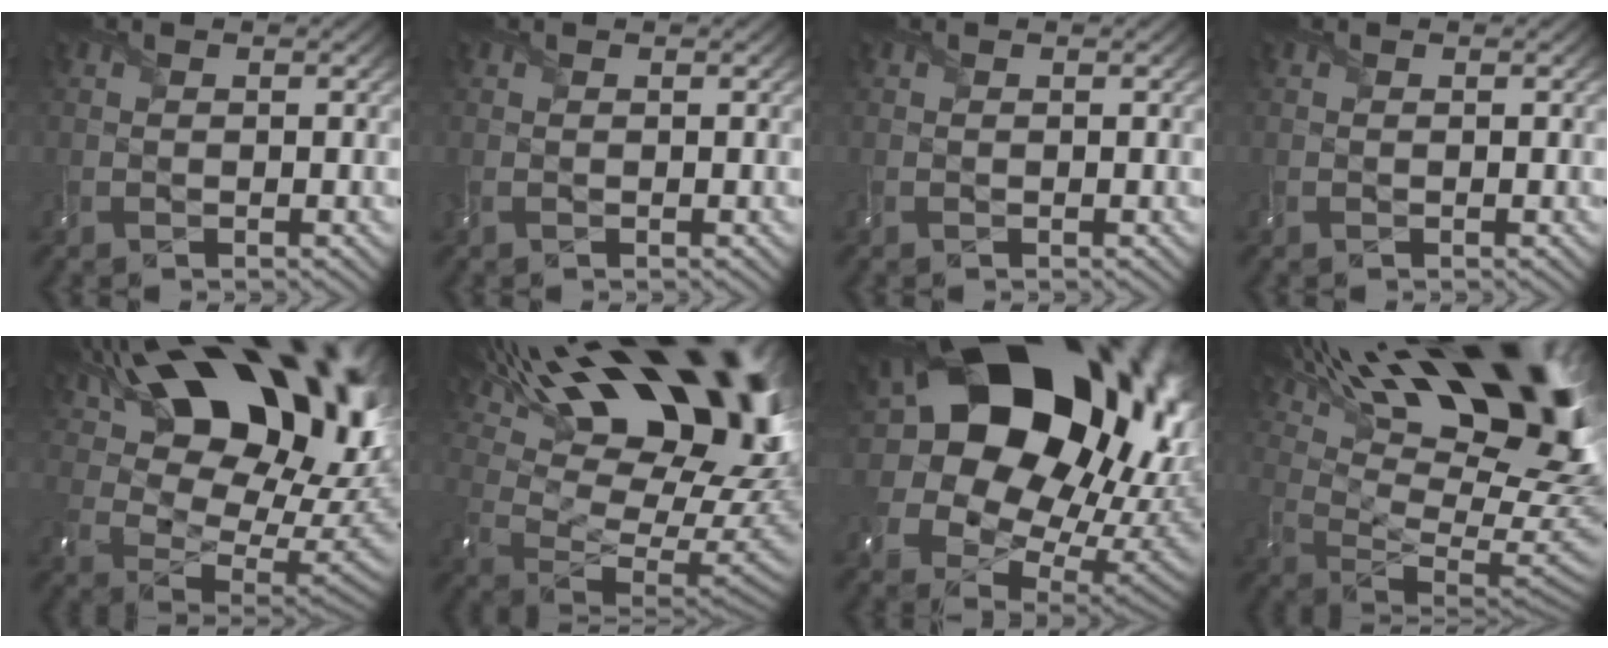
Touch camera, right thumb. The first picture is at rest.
{"total": 0.6, "force": [-0.1, 0.2, 0.6], "torque": [-0.021, 0.002, -0.002]}
{"total": 0.0}
{"total": 0.0}
{"total": 23.3, "force": [11.8, 12.1, 16.1], "torque": [-0.253, 0.041, 0.203]}
{"total": 23.4, "force": [11.3, 10.4, 17.6], "torque": [-0.255, 0.042, 0.194]}
{"total": 23.1, "force": [6.6, 17.6, 13.5], "torque": [-0.256, -0.016, 0.151]}
{"total": 22.9, "force": [11.2, 8.1, 18.2], "torque": [-0.255, 0.055, 0.188]}